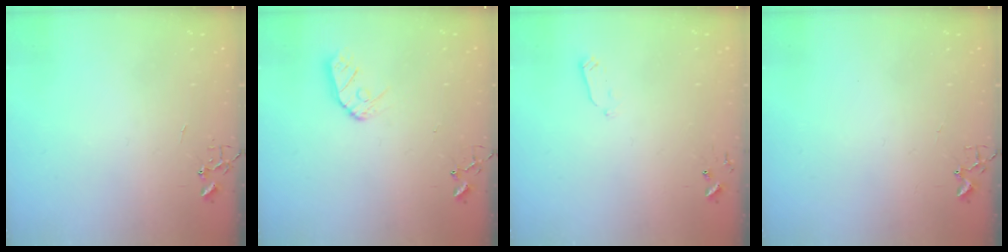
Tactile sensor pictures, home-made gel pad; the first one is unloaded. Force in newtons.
{"total": 9.0, "press": 8.9, "slide": 0.8}
{"total": 3.7, "press": 3.6, "slide": 0.8}
{"total": 1.9, "press": 1.9, "slide": 0.2}